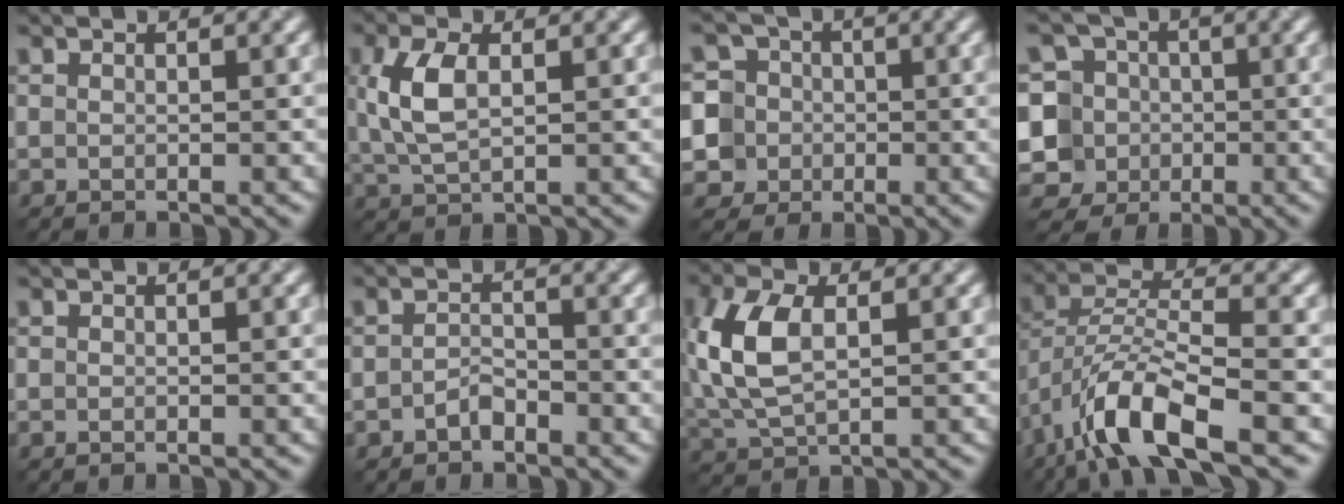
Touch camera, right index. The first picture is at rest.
{"total": 4.1, "force": [0.4, 2.2, 3.5], "torque": [-0.085, 0.013, 0.018]}
{"total": 8.2, "force": [-0.3, 7.9, 2.1], "torque": [-0.049, 0.028, -0.022]}
{"total": 9.0, "force": [-0.4, 8.4, 3.3], "torque": [-0.074, 0.038, -0.046]}
{"total": 0.0}
{"total": 1.6, "force": [-1.5, 0.4, 0.3], "torque": [-0.008, 0.009, -0.022]}
{"total": 6.6, "force": [0.5, 3.7, 5.4], "torque": [-0.138, 0.013, 0.017]}
{"total": 7.9, "force": [-5.1, 2.2, 5.6], "torque": [-0.106, 0.011, -0.096]}